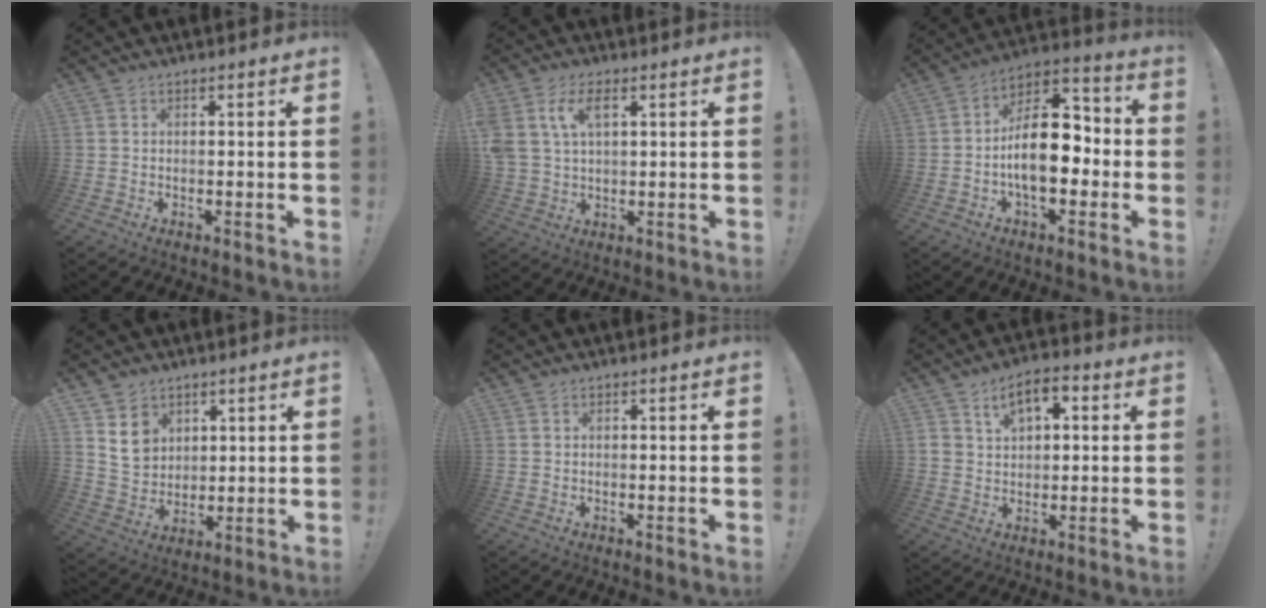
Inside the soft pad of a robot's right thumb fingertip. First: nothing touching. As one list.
[{"total": 8.9, "force": [3.4, 5.4, 6.1], "torque": [-0.140, 0.003, 0.063]}, {"total": 17.3, "force": [-2.7, 9.8, 14.0], "torque": [-0.229, 0.022, -0.043]}, {"total": 8.9, "force": [5.1, 6.8, 2.5], "torque": [-0.029, -0.034, 0.102]}, {"total": 0.0}, {"total": 7.9, "force": [3.0, 5.0, 5.3], "torque": [-0.083, 0.000, 0.054]}]